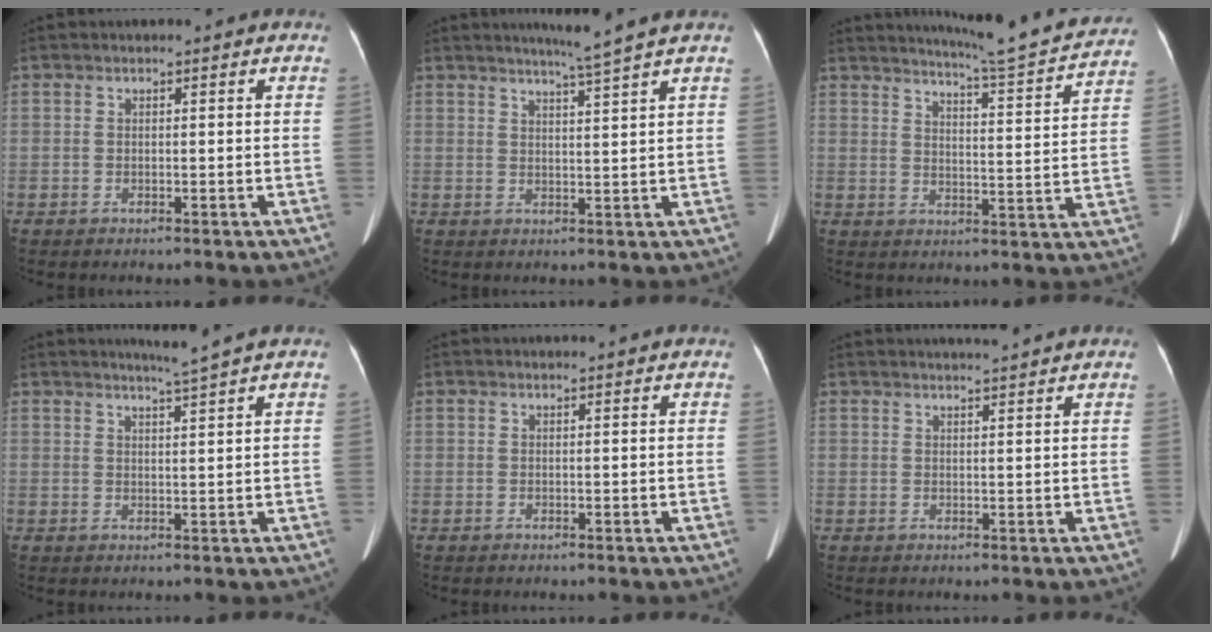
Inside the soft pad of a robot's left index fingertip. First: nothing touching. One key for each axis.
{"total": 4.5, "fx": 3.8, "fy": -1.7, "fz": 1.9, "tx": -0.031, "ty": -0.011, "tz": 0.060}
{"total": 14.6, "fx": 13.8, "fy": -0.6, "fz": 4.7, "tx": -0.079, "ty": -0.032, "tz": 0.176}
{"total": 3.0, "fx": 2.5, "fy": -1.4, "fz": 1.0, "tx": -0.016, "ty": -0.012, "tz": 0.045}
{"total": 1.3, "fx": 1.3, "fy": 0.0, "fz": 0.3, "tx": -0.008, "ty": 0.011, "tz": 0.018}
{"total": 3.9, "fx": 3.6, "fy": -0.6, "fz": 1.3, "tx": -0.017, "ty": 0.011, "tz": 0.048}